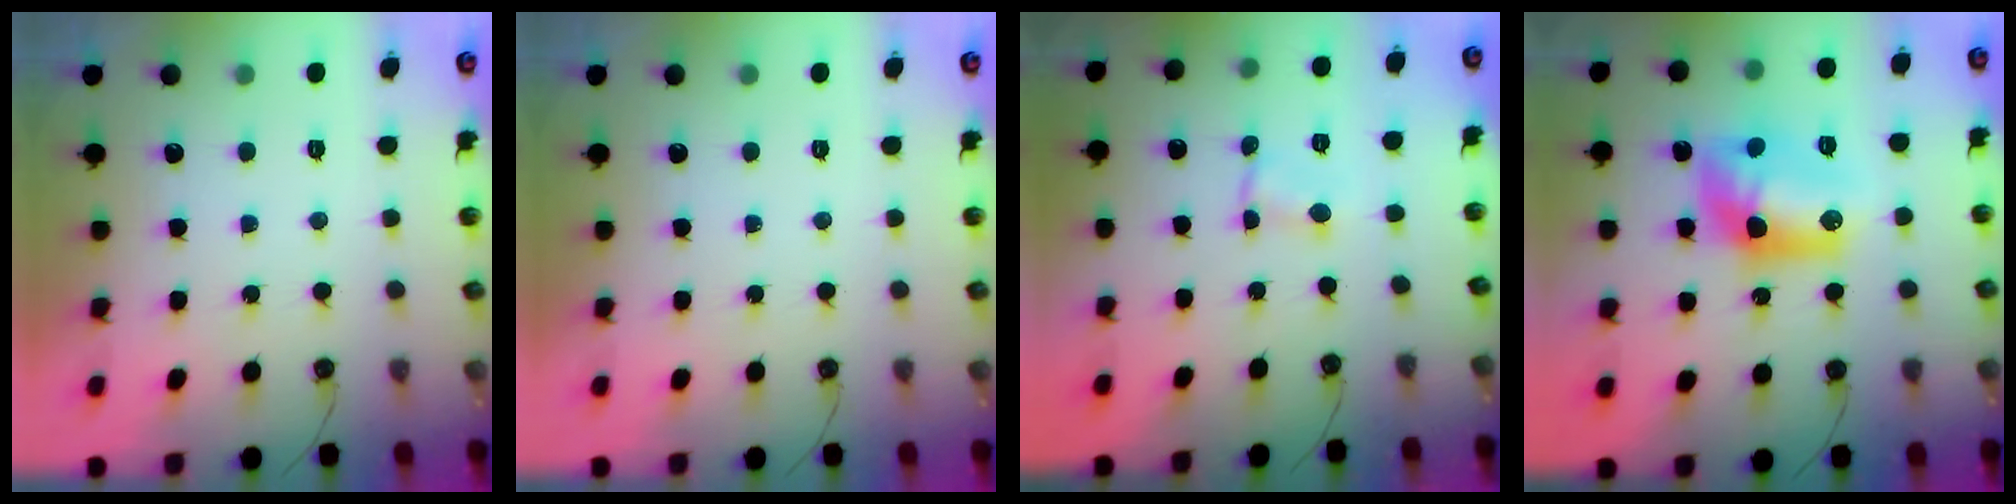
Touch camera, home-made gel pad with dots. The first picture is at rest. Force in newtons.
{"total": 0.0}
{"total": 0.6, "press": 0.6, "slide": 0.1}
{"total": 11.8, "press": 11.8, "slide": 1.0}